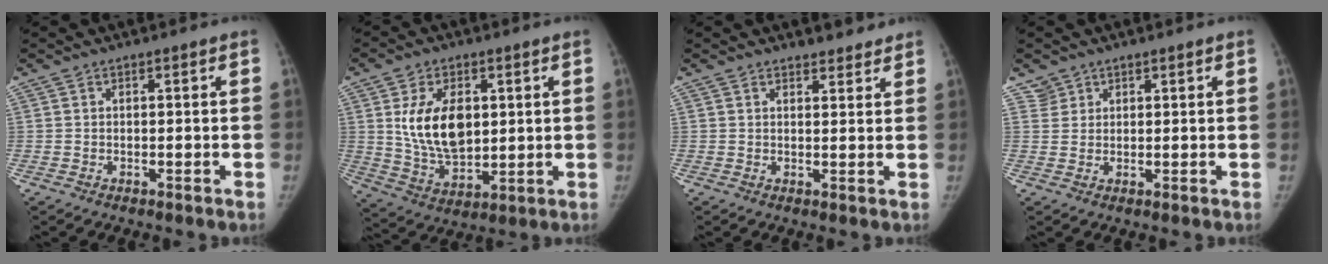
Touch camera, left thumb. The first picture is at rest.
{"total": 13.8, "force": [2.9, 8.6, 10.4], "torque": [-0.154, -0.020, 0.064]}
{"total": 4.2, "force": [3.6, 1.7, 1.3], "torque": [0.006, -0.019, 0.048]}
{"total": 2.6, "force": [1.9, 1.7, -0.5], "torque": [0.032, -0.009, 0.029]}